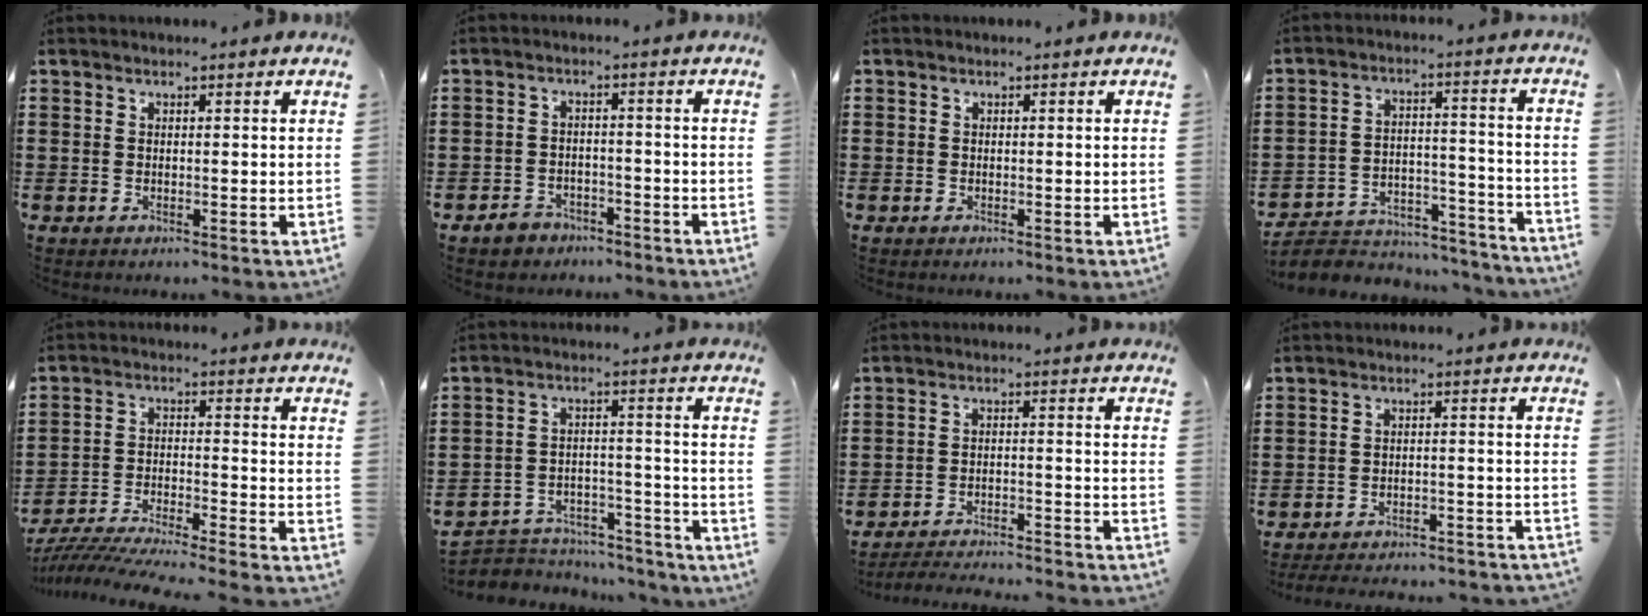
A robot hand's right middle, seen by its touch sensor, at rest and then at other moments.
{"total": 2.8, "force": [-2.5, 1.2, 0.3], "torque": [-0.020, 0.002, -0.055]}
{"total": 0.6, "force": [-0.2, 0.5, 0.1], "torque": [-0.002, 0.002, -0.004]}
{"total": 5.3, "force": [-5.1, 1.2, 0.8], "torque": [-0.013, 0.008, -0.102]}
{"total": 6.7, "force": [-6.6, -0.4, 1.5], "torque": [-0.037, -0.011, -0.134]}
{"total": 5.0, "force": [-4.9, 0.9, 0.3], "torque": [-0.009, 0.013, -0.102]}
{"total": 4.1, "force": [-4.0, -0.1, 0.8], "torque": [-0.025, -0.005, -0.087]}
{"total": 4.3, "force": [-4.2, 0.0, 1.0], "torque": [-0.018, -0.002, -0.085]}